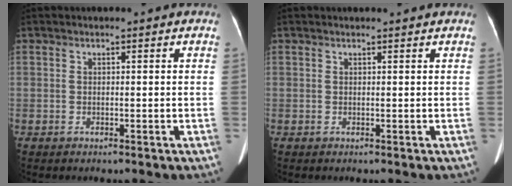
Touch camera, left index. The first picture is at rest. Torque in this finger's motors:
{"motor_torque": [-0.19, -0.12, -0.05, 0.00]}